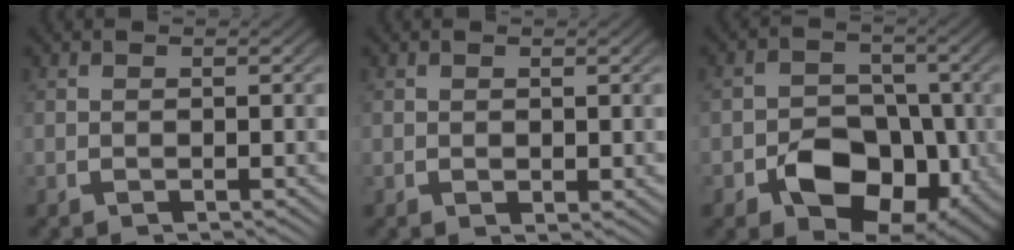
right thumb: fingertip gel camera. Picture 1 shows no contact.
{"total": 0.6, "force": [0.3, 0.4, 0.4], "torque": [-0.003, -0.005, 0.010]}
{"total": 10.2, "force": [-2.6, 7.5, 6.4], "torque": [-0.106, -0.036, -0.035]}